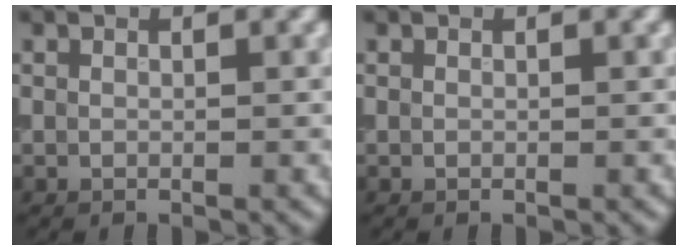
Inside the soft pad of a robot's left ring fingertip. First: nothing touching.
{"total": 0.0}